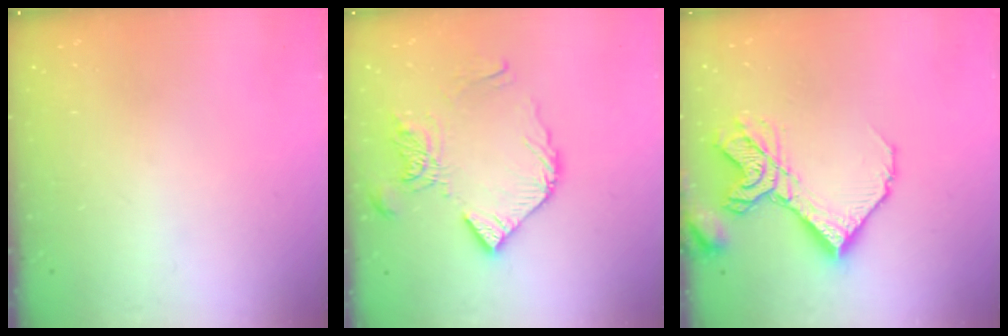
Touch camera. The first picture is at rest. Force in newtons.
{"total": 13.1, "press": 13.0, "slide": 1.1}
{"total": 14.4, "press": 14.3, "slide": 1.7}